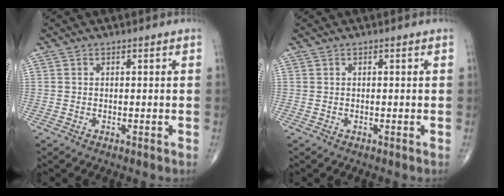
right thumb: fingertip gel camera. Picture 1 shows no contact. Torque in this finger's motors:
{"motor_torque": [-0.16, 0.03, -0.12, -0.04, 0.02]}